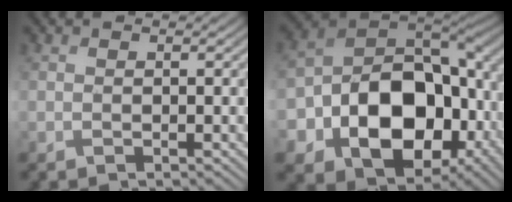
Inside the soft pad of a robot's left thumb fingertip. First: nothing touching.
{"total": 18.6, "force": [-3.7, 13.4, 12.3], "torque": [-0.230, -0.041, -0.047]}